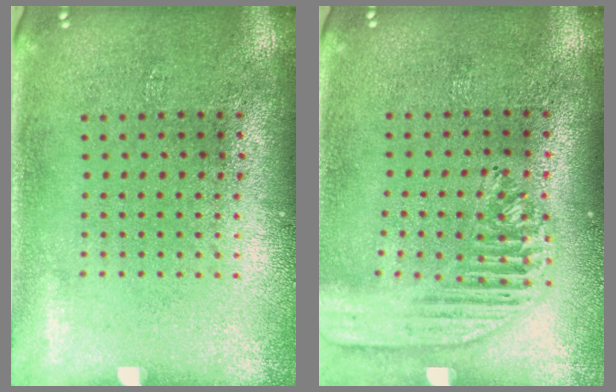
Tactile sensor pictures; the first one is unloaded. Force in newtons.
{"total": 1.6, "press": 1.4, "slide": 0.6}